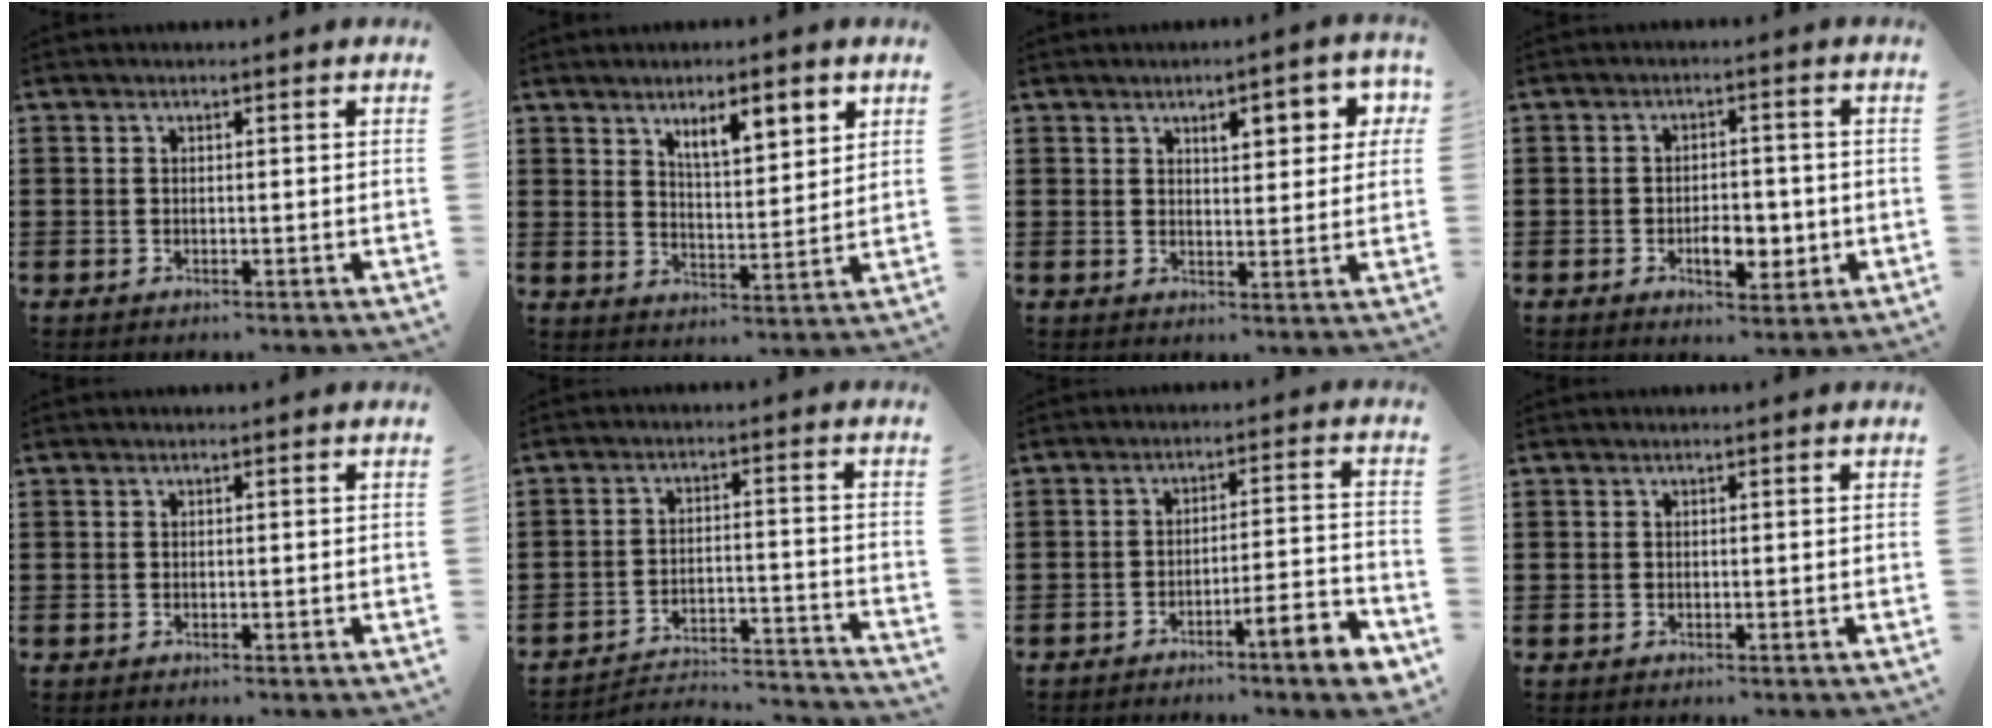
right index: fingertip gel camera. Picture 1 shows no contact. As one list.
[{"total": 6.1, "force": [3.7, 2.0, 4.4], "torque": [-0.063, -0.007, 0.058]}, {"total": 4.8, "force": [2.3, 1.9, 3.7], "torque": [-0.047, -0.003, 0.030]}, {"total": 5.4, "force": [-1.5, 2.9, 4.3], "torque": [-0.057, 0.001, -0.027]}, {"total": 0.0}, {"total": 2.9, "force": [-2.7, 0.5, 0.9], "torque": [-0.024, -0.004, -0.063]}, {"total": 6.5, "force": [-5.1, 0.4, 4.0], "torque": [-0.063, -0.004, -0.095]}, {"total": 0.0}]